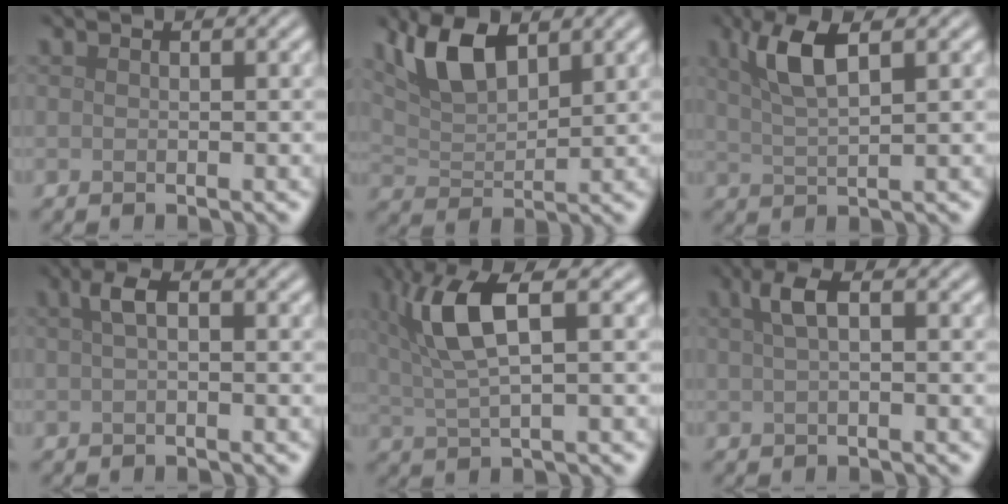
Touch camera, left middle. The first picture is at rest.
{"total": 5.4, "force": [3.4, 2.2, 3.5], "torque": [-0.077, 0.002, 0.063]}
{"total": 4.3, "force": [2.0, 1.1, 3.6], "torque": [-0.074, 0.005, 0.038]}
{"total": 1.8, "force": [0.4, 0.6, 1.7], "torque": [-0.032, 0.010, 0.005]}
{"total": 6.3, "force": [2.0, 1.9, 5.7], "torque": [-0.115, 0.007, 0.039]}
{"total": 2.4, "force": [0.8, 0.7, 2.2], "torque": [-0.039, 0.012, 0.013]}